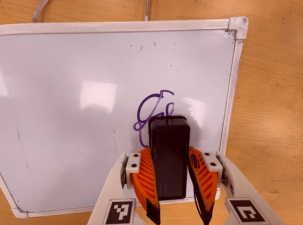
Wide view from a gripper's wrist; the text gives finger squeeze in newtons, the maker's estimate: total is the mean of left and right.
{"total": 9.8, "left": 8.9, "right": 10.7}